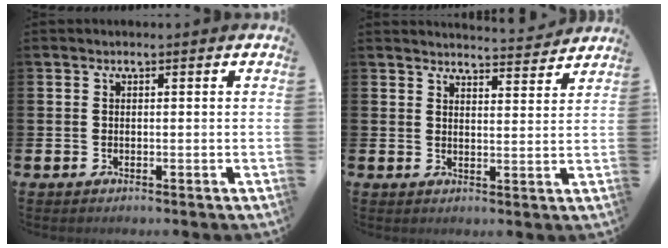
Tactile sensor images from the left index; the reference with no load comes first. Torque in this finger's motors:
{"motor_torque": [0.77, -1.02, 0.26, 0.04]}